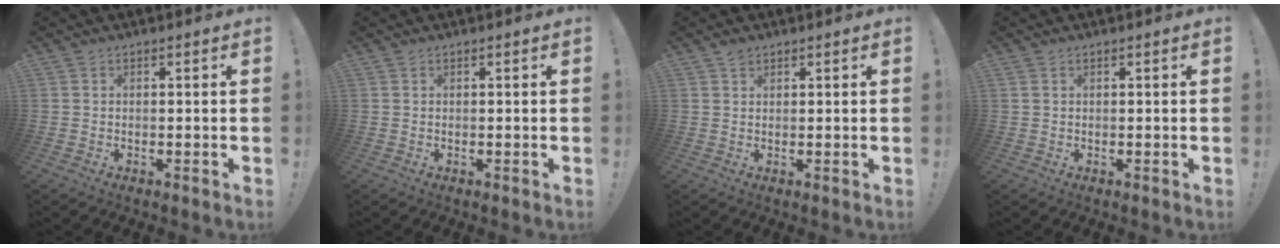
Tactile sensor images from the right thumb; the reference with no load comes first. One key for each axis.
{"total": 0.0}
{"total": 1.6, "fx": 1.3, "fy": 0.8, "fz": 0.4, "tx": -0.002, "ty": -0.003, "tz": 0.024}
{"total": 0.8, "fx": 0.5, "fy": 0.4, "fz": 0.5, "tx": -0.016, "ty": 0.004, "tz": 0.010}